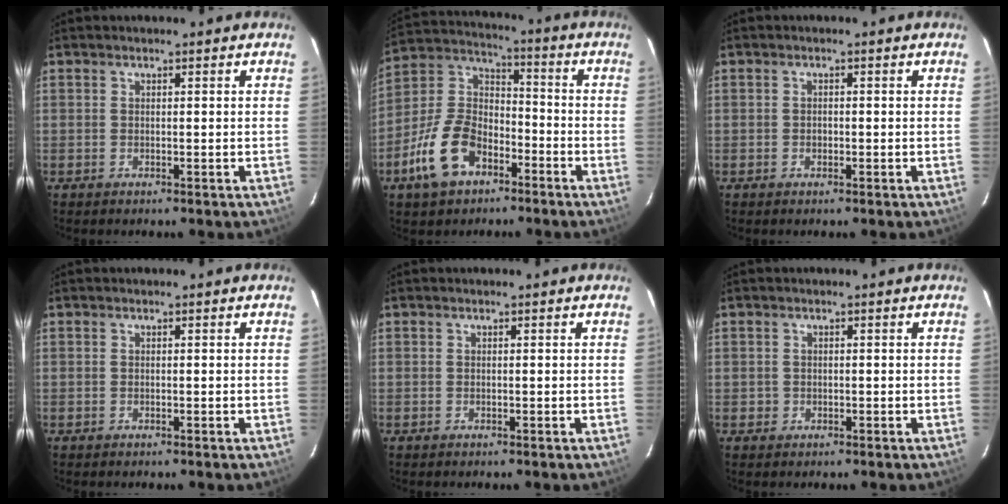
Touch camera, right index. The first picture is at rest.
{"total": 14.6, "force": [-7.7, 9.0, 8.5], "torque": [-0.186, 0.025, -0.132]}
{"total": 0.9, "force": [-0.4, 0.7, 0.3], "torque": [-0.005, 0.000, -0.004]}
{"total": 0.0}
{"total": 0.0}
{"total": 1.5, "force": [-0.3, 1.5, 0.1], "torque": [0.000, 0.006, 0.001]}